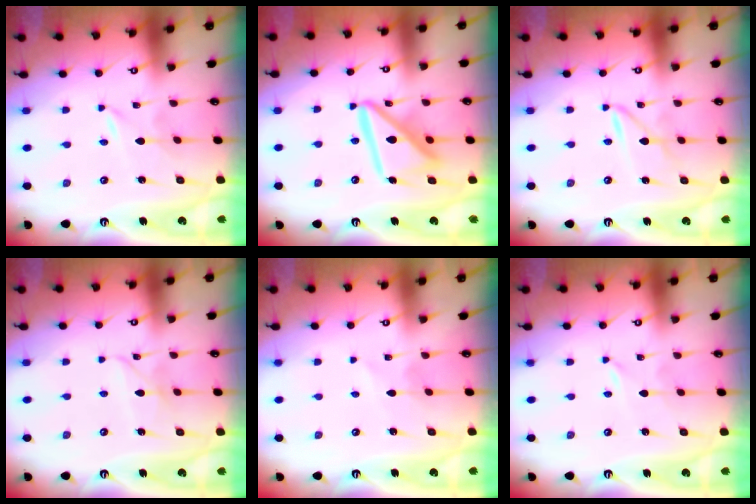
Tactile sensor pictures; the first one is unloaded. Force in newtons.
{"total": 15.2, "press": 15.1, "slide": 1.4}
{"total": 3.0, "press": 3.0, "slide": 0.3}
{"total": 3.9, "press": 3.9, "slide": 0.3}
{"total": 2.4, "press": 2.3, "slide": 0.3}
{"total": 0.0}